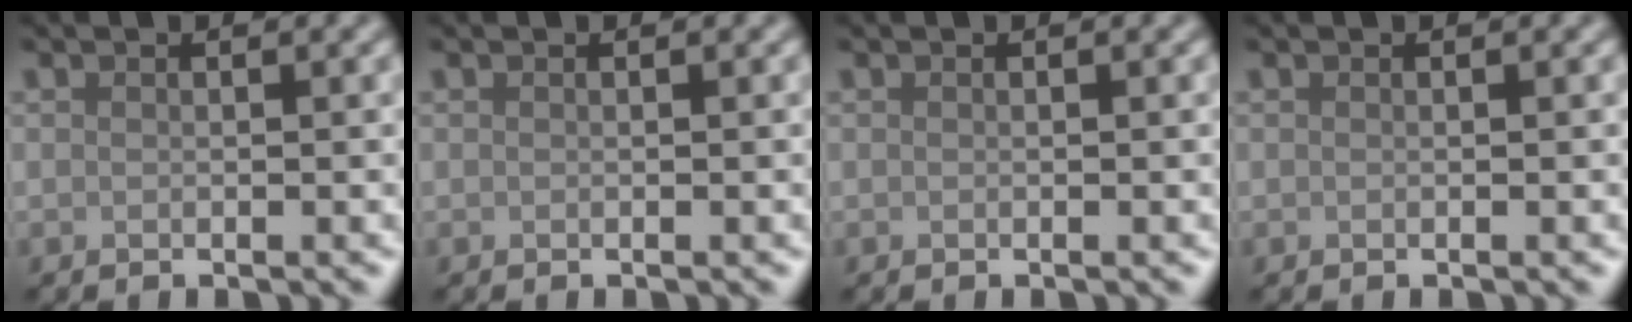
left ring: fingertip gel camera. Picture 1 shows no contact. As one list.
[{"total": 0.0}, {"total": 0.0}, {"total": 0.0}]